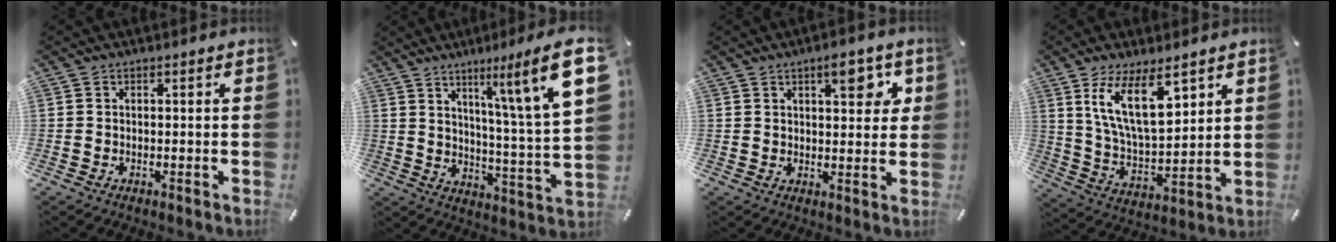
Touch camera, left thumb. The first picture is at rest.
{"total": 17.9, "force": [10.1, 1.5, 14.7], "torque": [-0.214, -0.069, 0.140]}
{"total": 7.4, "force": [3.6, 3.3, 5.6], "torque": [-0.061, -0.015, 0.051]}
{"total": 14.7, "force": [8.8, 6.2, 10.0], "torque": [-0.204, -0.032, 0.157]}